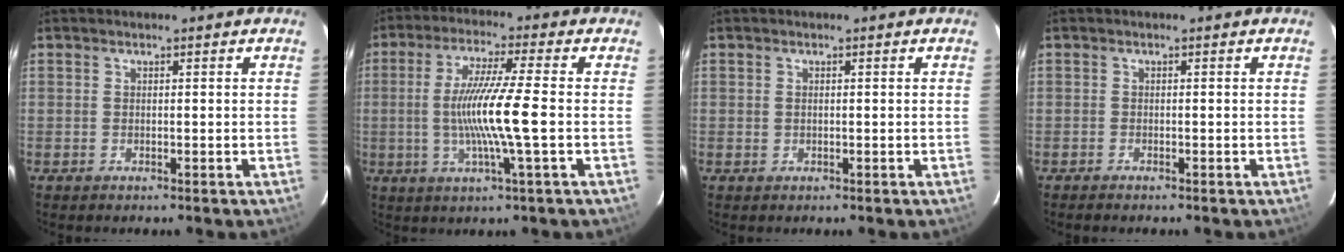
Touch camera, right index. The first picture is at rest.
{"total": 11.3, "force": [-1.5, -0.8, 11.2], "torque": [-0.211, -0.008, -0.027]}
{"total": 0.6, "force": [0.1, 0.5, 0.4], "torque": [-0.007, 0.001, 0.002]}
{"total": 1.0, "force": [-0.9, 0.2, 0.3], "torque": [-0.011, -0.004, -0.017]}